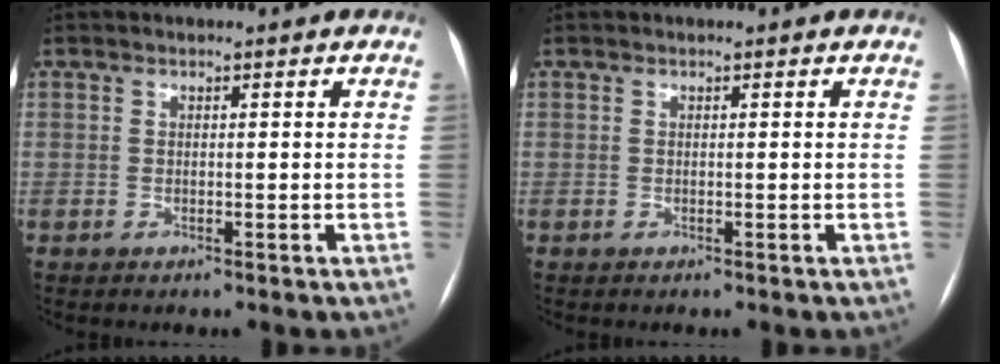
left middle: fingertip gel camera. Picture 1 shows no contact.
{"total": 0.0}